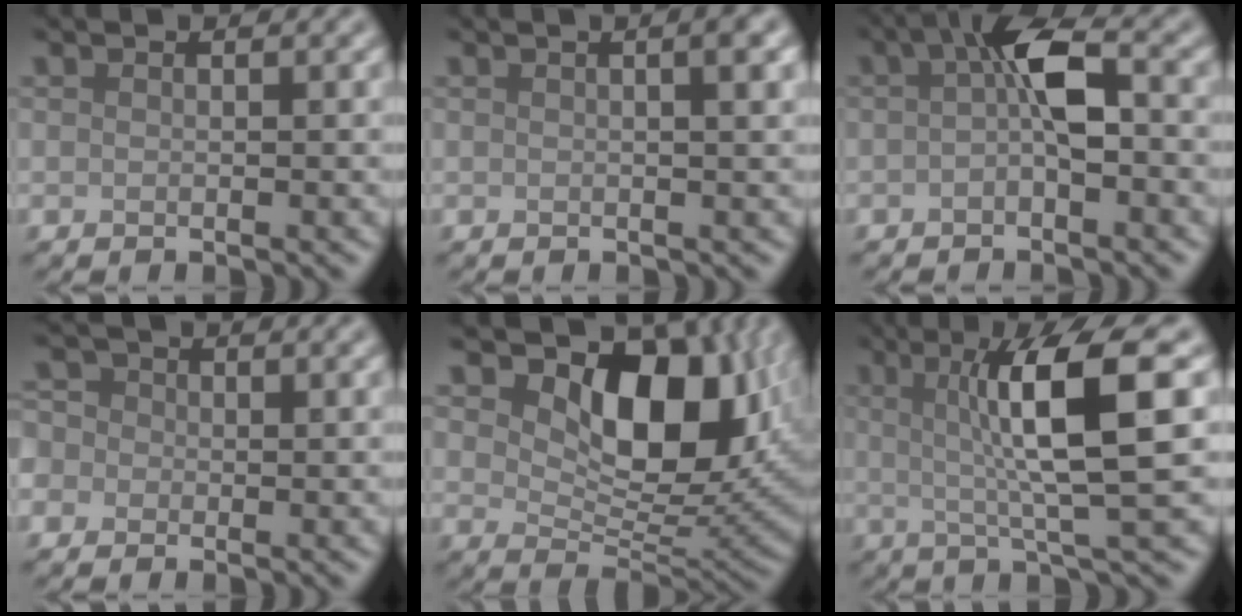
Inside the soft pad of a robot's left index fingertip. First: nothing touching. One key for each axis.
{"total": 3.4, "fx": 1.0, "fy": 1.3, "fz": 3.0, "tx": -0.016, "ty": 0.013, "tz": -0.006}
{"total": 4.1, "fx": 0.0, "fy": 1.1, "fz": 3.9, "tx": -0.066, "ty": 0.013, "tz": -0.011}
{"total": 3.3, "fx": -0.1, "fy": 3.1, "fz": 1.0, "tx": -0.006, "ty": 0.020, "tz": -0.030}
{"total": 9.1, "fx": 3.4, "fy": 5.4, "fz": 6.6, "tx": -0.093, "ty": -0.014, "tz": 0.056}
{"total": 8.5, "fx": 1.6, "fy": 1.4, "fz": 8.2, "tx": -0.116, "ty": 0.008, "tz": 0.024}